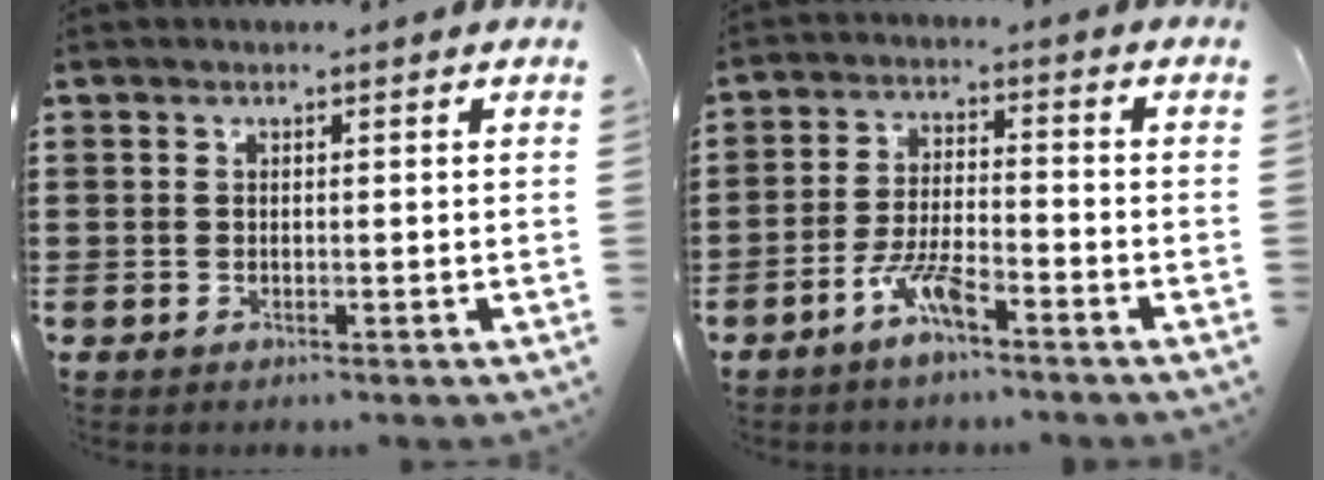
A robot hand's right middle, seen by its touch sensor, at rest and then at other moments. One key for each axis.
{"total": 5.9, "fx": -4.2, "fy": 1.1, "fz": 4.1, "tx": -0.094, "ty": -0.001, "tz": -0.080}